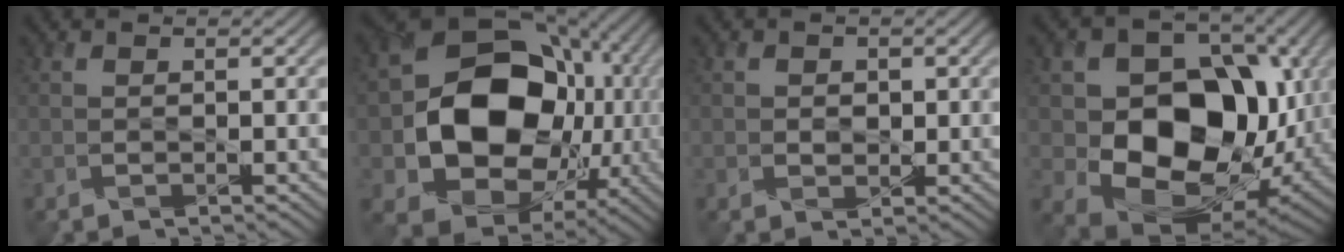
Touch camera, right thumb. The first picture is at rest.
{"total": 17.4, "force": [-1.3, 13.8, 10.5], "torque": [-0.185, -0.048, -0.013]}
{"total": 1.5, "force": [0.1, 1.4, 0.6], "torque": [-0.018, -0.007, -0.001]}
{"total": 15.4, "force": [-0.9, 11.5, 10.2], "torque": [-0.160, -0.036, -0.012]}